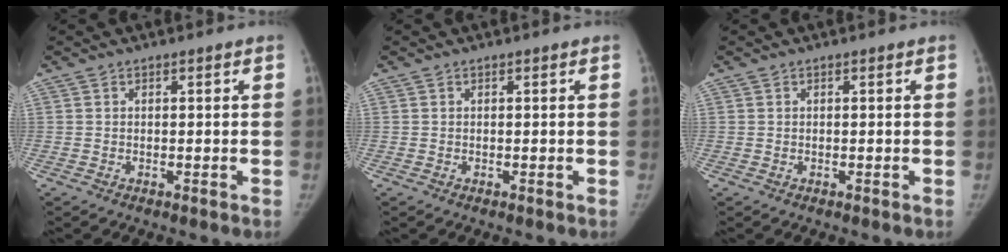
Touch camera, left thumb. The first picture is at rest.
{"total": 0.0}
{"total": 0.0}